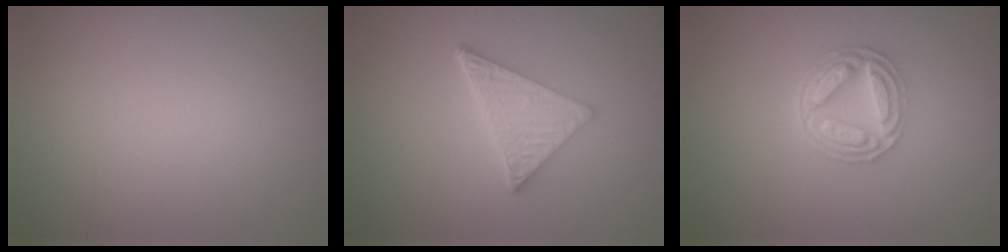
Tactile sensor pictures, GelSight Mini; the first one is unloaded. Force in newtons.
{"total": 5.2, "press": 3.6, "slide": 3.7}
{"total": 4.6, "press": 3.7, "slide": 2.7}